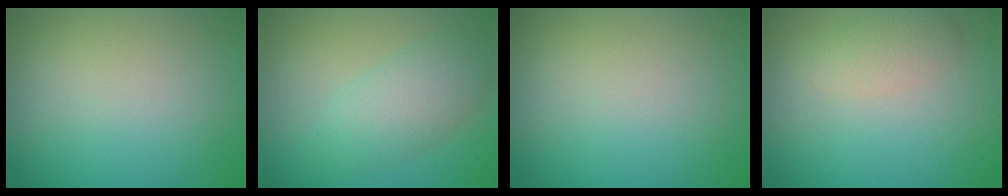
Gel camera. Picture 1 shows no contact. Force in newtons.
{"total": 3.8, "press": 3.8, "slide": 0.2}
{"total": 0.0}
{"total": 1.7, "press": 1.7, "slide": 0.1}